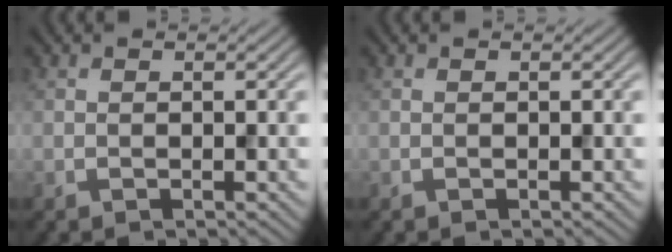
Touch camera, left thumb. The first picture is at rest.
{"total": 0.0}